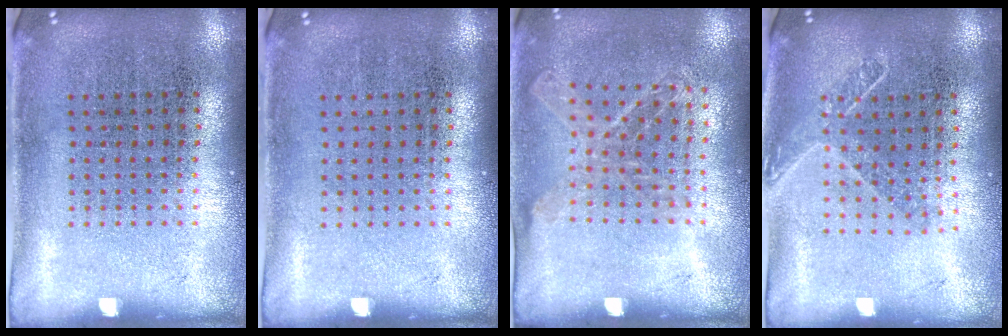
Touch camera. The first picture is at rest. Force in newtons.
{"total": 0.0}
{"total": 1.1, "press": 1.0, "slide": 0.3}
{"total": 1.5, "press": 1.2, "slide": 0.9}